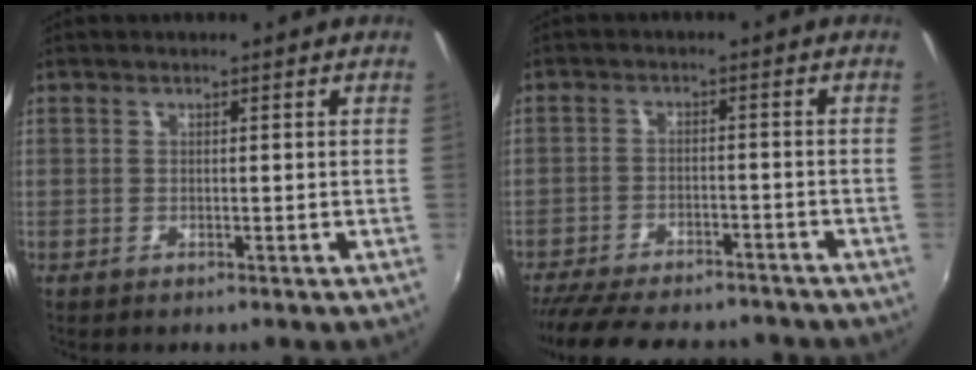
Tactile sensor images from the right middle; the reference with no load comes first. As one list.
[{"total": 16.9, "force": [-14.4, 5.4, 7.2], "torque": [-0.159, -0.021, -0.208]}]